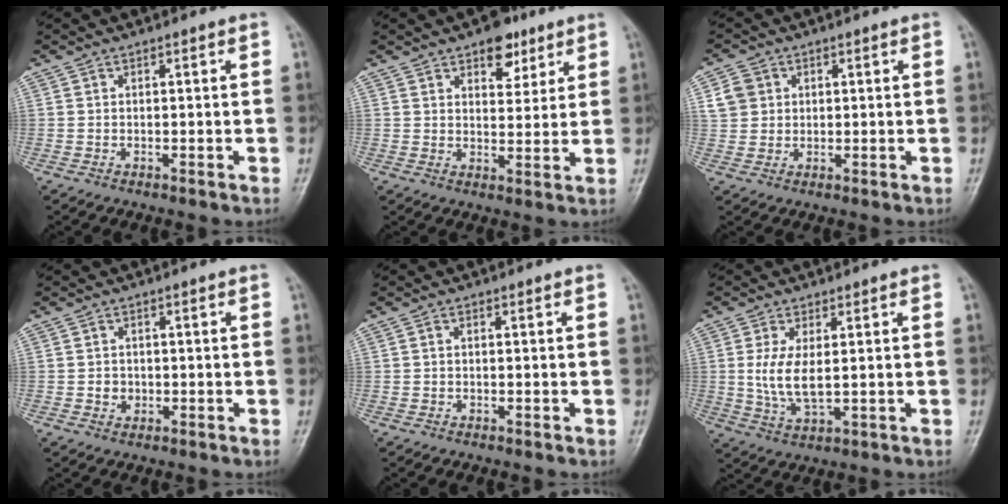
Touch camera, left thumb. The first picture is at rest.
{"total": 7.1, "force": [4.4, 4.1, 3.8], "torque": [-0.022, -0.020, 0.062]}
{"total": 4.0, "force": [1.1, 3.5, 1.5], "torque": [-0.012, 0.003, 0.019]}
{"total": 2.3, "force": [-0.4, 2.0, 0.9], "torque": [-0.003, 0.005, -0.006]}
{"total": 0.7, "force": [-0.1, 0.4, 0.5], "torque": [-0.007, 0.001, -0.004]}
{"total": 7.1, "force": [0.6, 2.9, 6.4], "torque": [-0.139, -0.012, 0.018]}